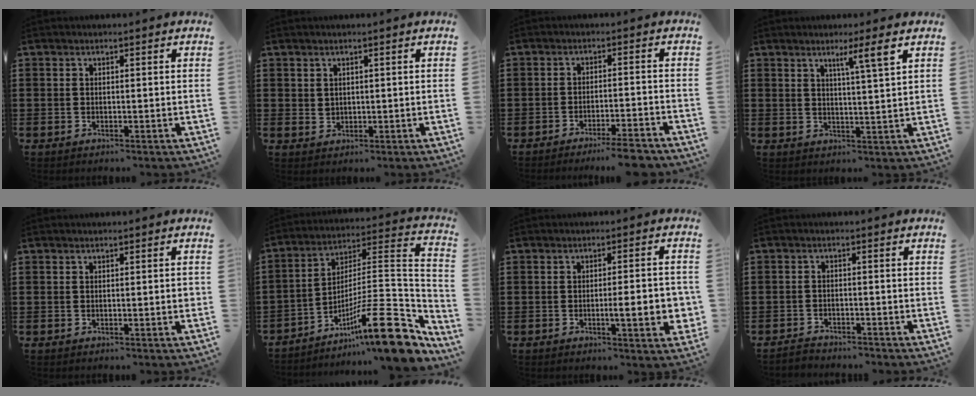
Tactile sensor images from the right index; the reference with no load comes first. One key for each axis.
{"total": 1.6, "fx": 1.2, "fy": 0.9, "fz": 0.2, "tx": -0.007, "ty": 0.003, "tz": 0.024}
{"total": 4.5, "fx": -4.0, "fy": -0.5, "fz": 2.0, "tx": -0.033, "ty": -0.012, "tz": -0.075}
{"total": 4.2, "fx": 2.3, "fy": -0.6, "fz": 3.5, "tx": -0.065, "ty": -0.007, "tz": 0.033}
{"total": 0.9, "fx": -0.1, "fy": 0.1, "fz": 0.9, "tx": -0.016, "ty": -0.001, "tz": -0.002}
{"total": 17.4, "fx": -9.2, "fy": 3.5, "fz": 14.4, "tx": -0.205, "ty": 0.012, "tz": -0.151}
{"total": 6.7, "fx": -1.5, "fy": 1.3, "fz": 6.4, "tx": -0.085, "ty": -0.009, "tz": -0.024}
{"total": 1.9, "fx": -1.9, "fy": 0.2, "fz": -0.1, "tx": -0.004, "ty": 0.001, "tz": -0.043}